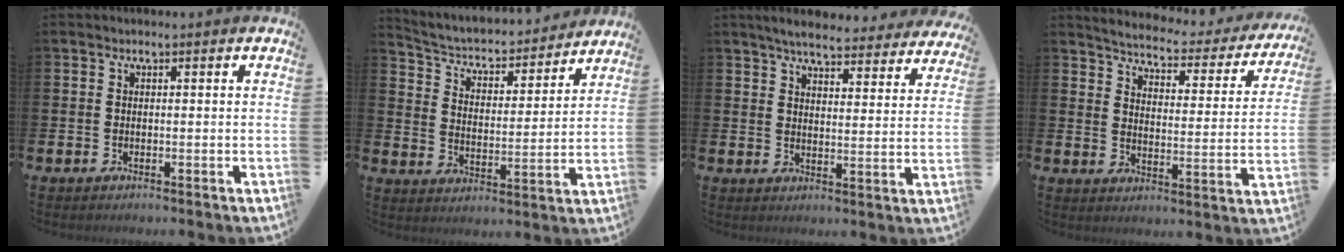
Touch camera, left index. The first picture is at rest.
{"total": 4.8, "force": [4.3, 1.5, 1.2], "torque": [-0.050, -0.040, 0.066]}
{"total": 5.6, "force": [5.3, 0.6, 1.5], "torque": [-0.043, -0.031, 0.091]}
{"total": 4.5, "force": [4.3, 0.8, 1.0], "torque": [-0.037, -0.041, 0.064]}